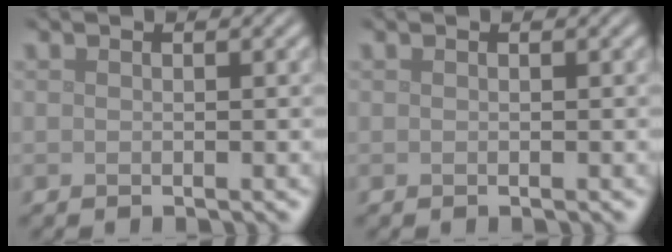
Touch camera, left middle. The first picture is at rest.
{"total": 0.0}